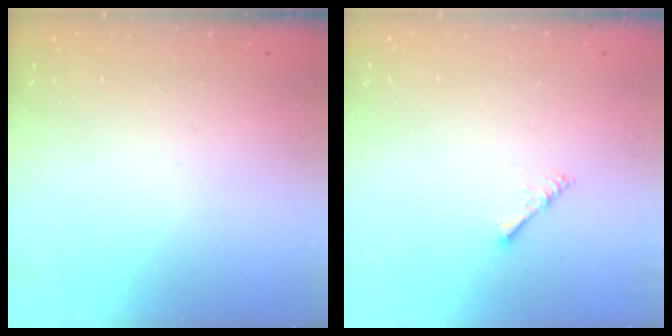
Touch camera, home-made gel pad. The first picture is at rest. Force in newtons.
{"total": 2.2, "press": 2.1, "slide": 0.5}